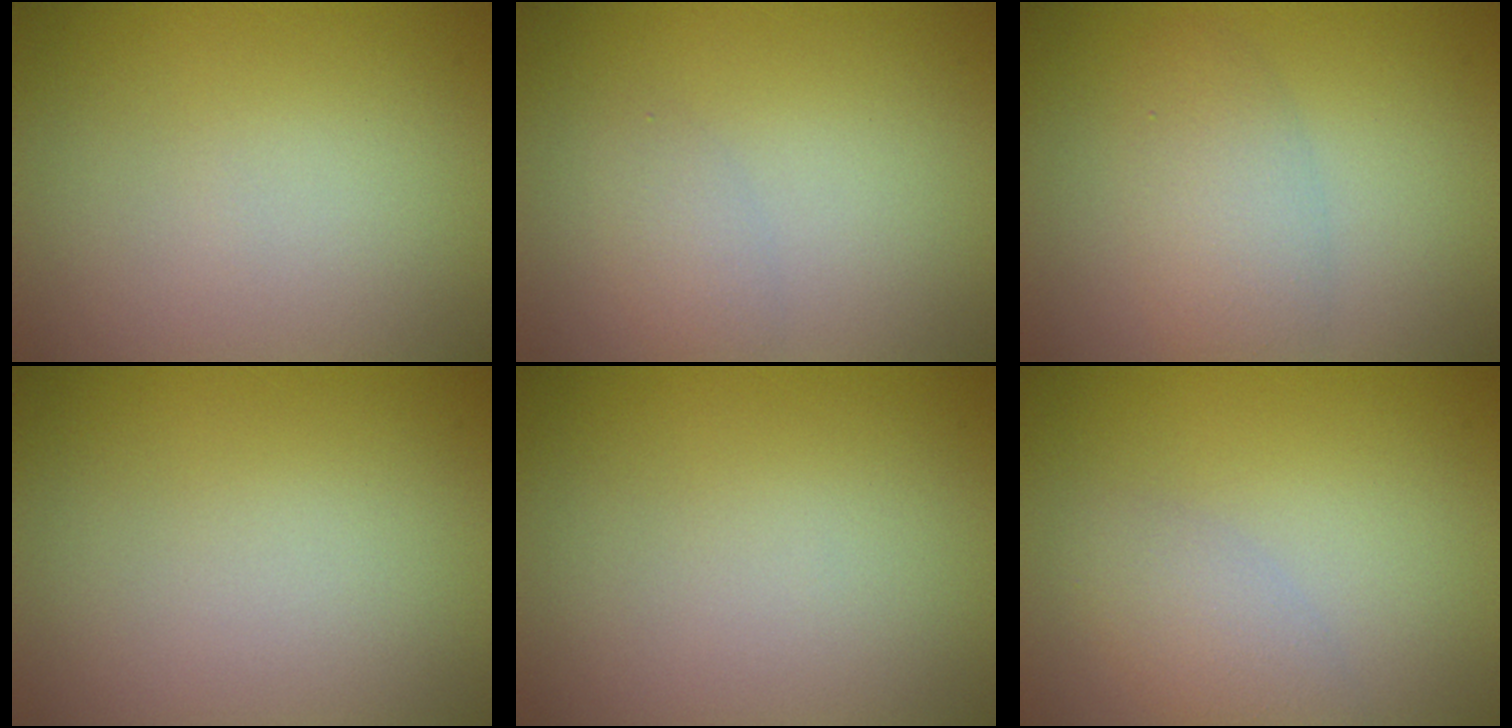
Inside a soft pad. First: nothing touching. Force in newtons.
{"total": 1.6, "press": 1.6, "slide": 0.1}
{"total": 3.8, "press": 3.8, "slide": 0.2}
{"total": 0.0}
{"total": 0.0}
{"total": 2.8, "press": 2.8, "slide": 0.1}